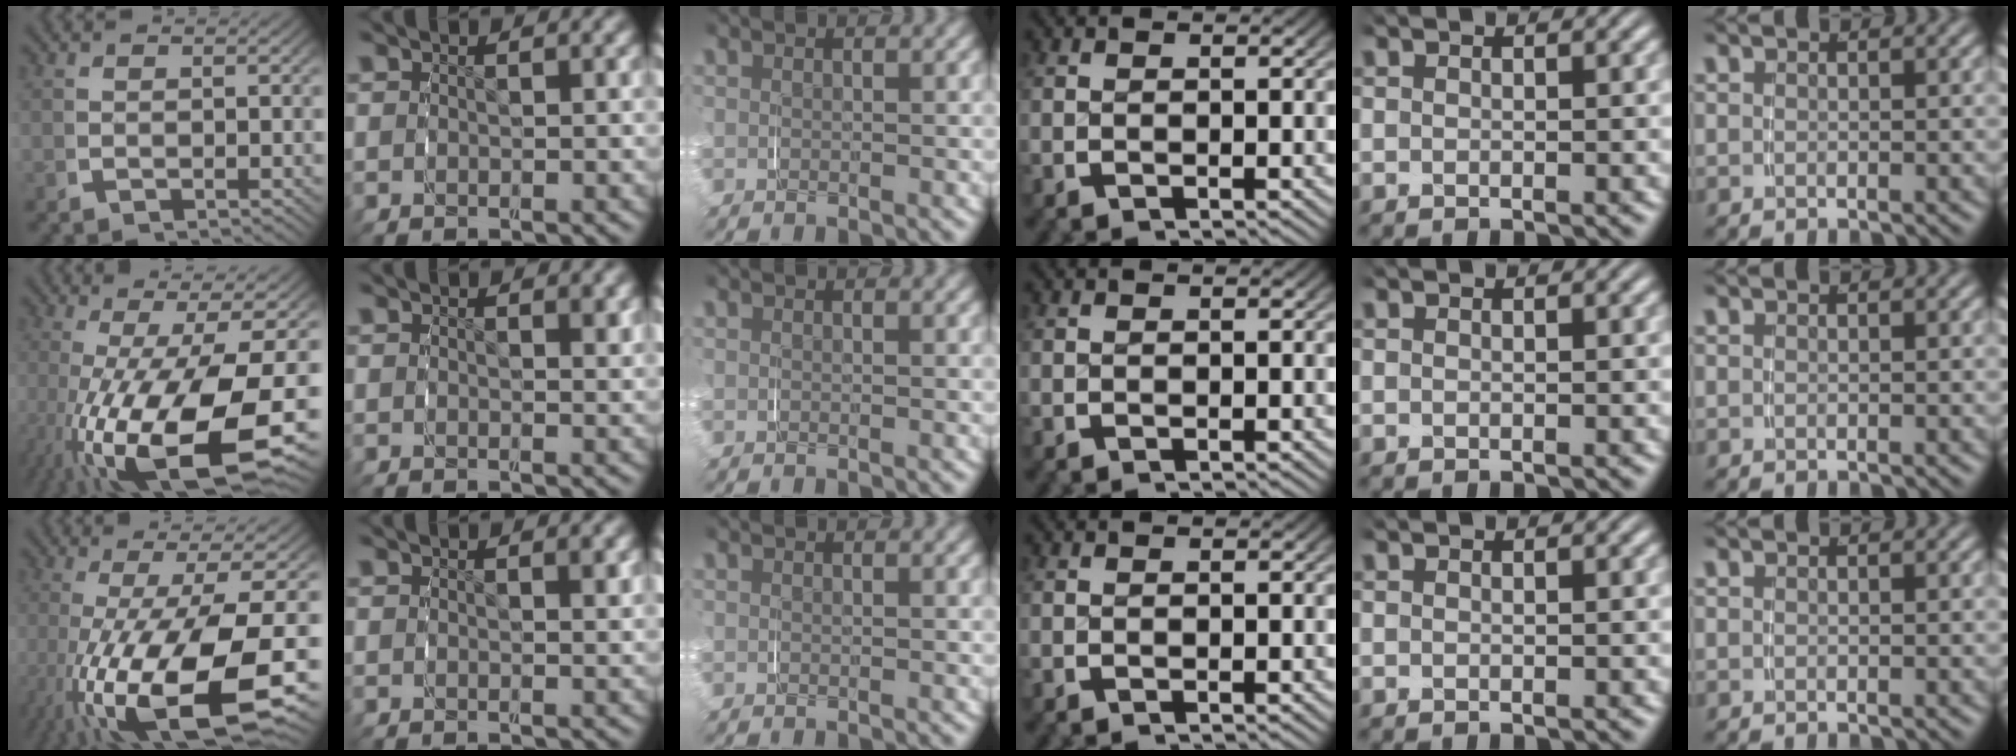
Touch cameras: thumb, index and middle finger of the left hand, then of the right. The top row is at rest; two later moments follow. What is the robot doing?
{"motion": "grasp_and_lifting", "object": "glasses case"}